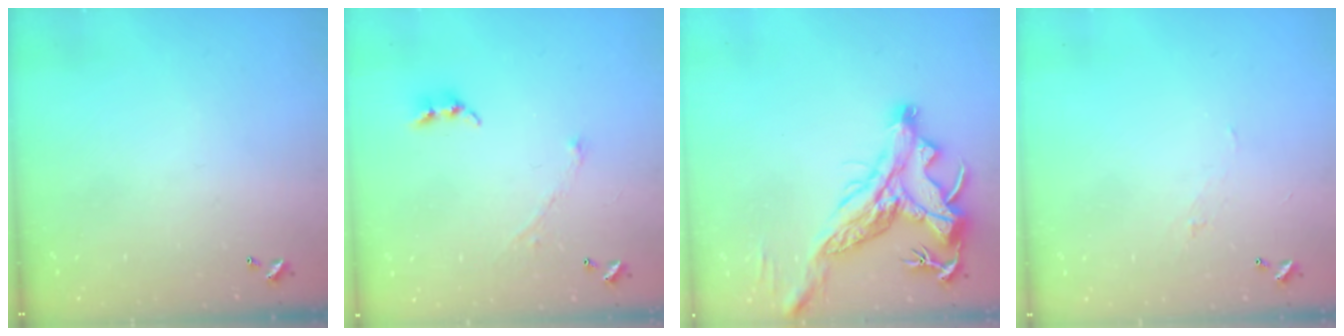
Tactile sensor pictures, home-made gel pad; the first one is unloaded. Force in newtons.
{"total": 2.9, "press": 2.9, "slide": 0.4}
{"total": 4.7, "press": 4.5, "slide": 1.2}
{"total": 2.0, "press": 1.9, "slide": 0.5}